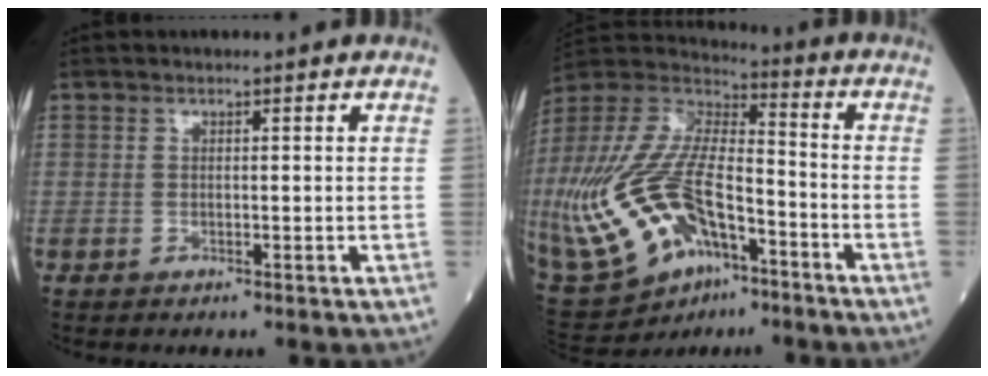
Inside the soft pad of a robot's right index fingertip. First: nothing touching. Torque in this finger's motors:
{"motor_torque": [2.14, 0.00, 1.05, 0.18]}